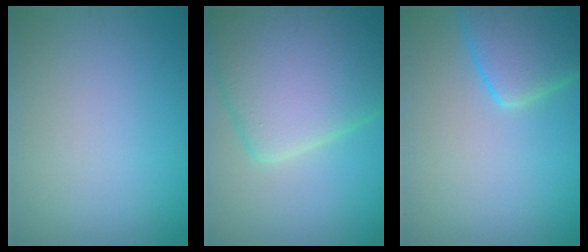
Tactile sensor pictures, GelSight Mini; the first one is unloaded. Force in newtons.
{"total": 11.3, "press": 11.2, "slide": 0.4}
{"total": 5.9, "press": 5.9, "slide": 0.5}